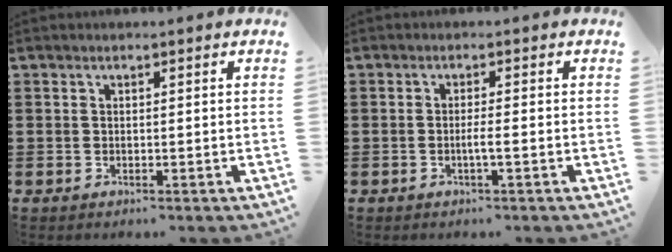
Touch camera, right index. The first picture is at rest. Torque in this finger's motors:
{"motor_torque": [0.79, -0.14, 0.06, 0.03]}